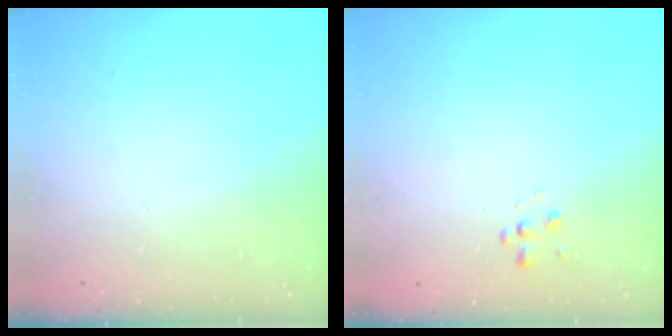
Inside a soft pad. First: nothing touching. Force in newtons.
{"total": 0.5, "press": 0.5, "slide": 0.0}